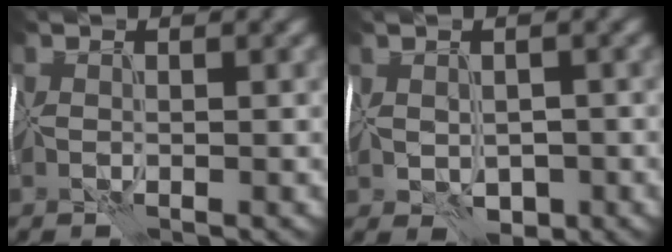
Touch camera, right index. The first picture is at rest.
{"total": 2.9, "force": [-0.5, 2.1, 2.0], "torque": [-0.025, 0.000, -0.007]}